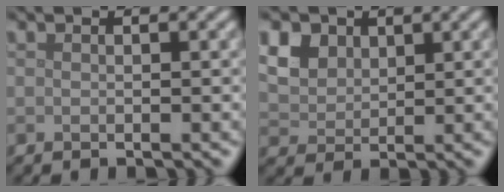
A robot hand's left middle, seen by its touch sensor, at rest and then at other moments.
{"total": 6.6, "force": [3.4, 4.7, 3.1], "torque": [-0.105, 0.016, 0.065]}